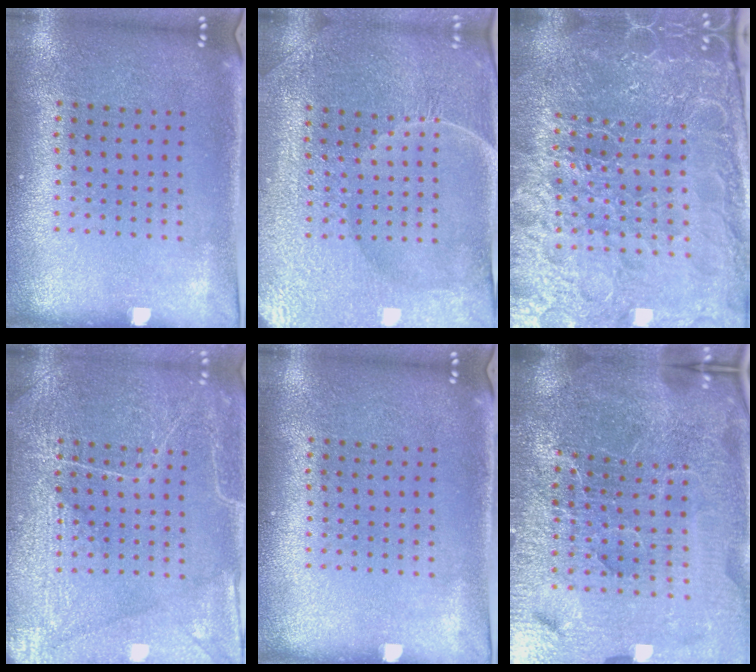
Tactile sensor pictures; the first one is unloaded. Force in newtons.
{"total": 4.3, "press": 4.2, "slide": 1.1}
{"total": 6.1, "press": 5.4, "slide": 2.8}
{"total": 5.3, "press": 5.2, "slide": 0.6}
{"total": 0.0}
{"total": 7.2, "press": 6.2, "slide": 3.7}